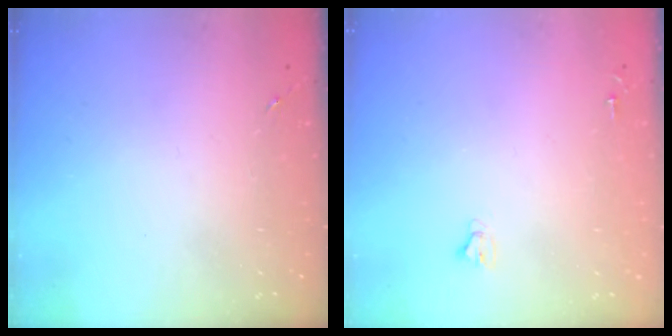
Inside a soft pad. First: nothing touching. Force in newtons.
{"total": 2.0, "press": 2.0, "slide": 0.2}